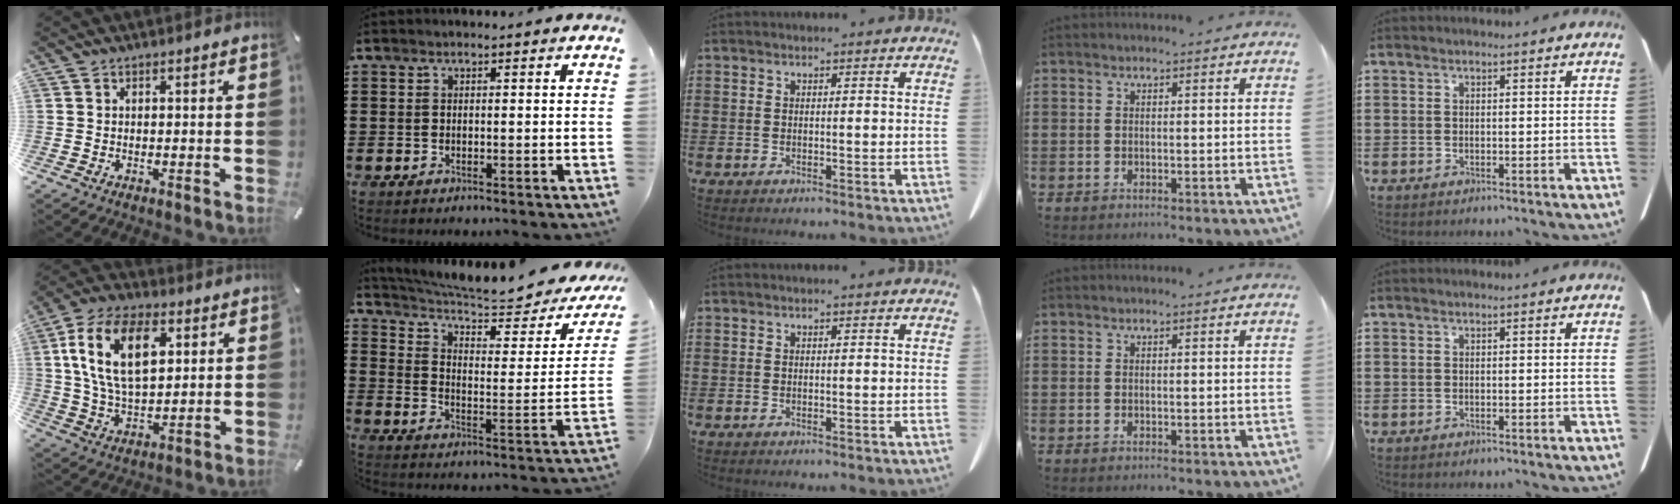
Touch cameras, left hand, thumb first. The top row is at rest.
{"thumb": {"total": 17.2, "force": [5.0, 10.3, 12.9], "torque": [-0.267, 0.004, 0.082]}, "index": {"total": 6.5, "force": [5.4, 0.9, 3.6], "torque": [-0.087, -0.040, 0.086]}}